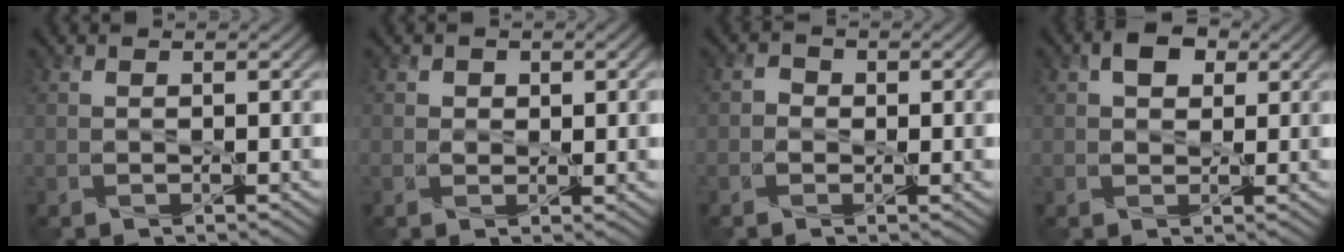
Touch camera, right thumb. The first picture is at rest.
{"total": 1.4, "force": [0.4, 1.2, 0.6], "torque": [-0.012, -0.002, 0.003]}
{"total": 1.5, "force": [-0.5, 1.3, 0.5], "torque": [-0.006, -0.001, -0.014]}
{"total": 3.5, "force": [1.3, 2.3, 2.3], "torque": [-0.043, 0.007, 0.016]}